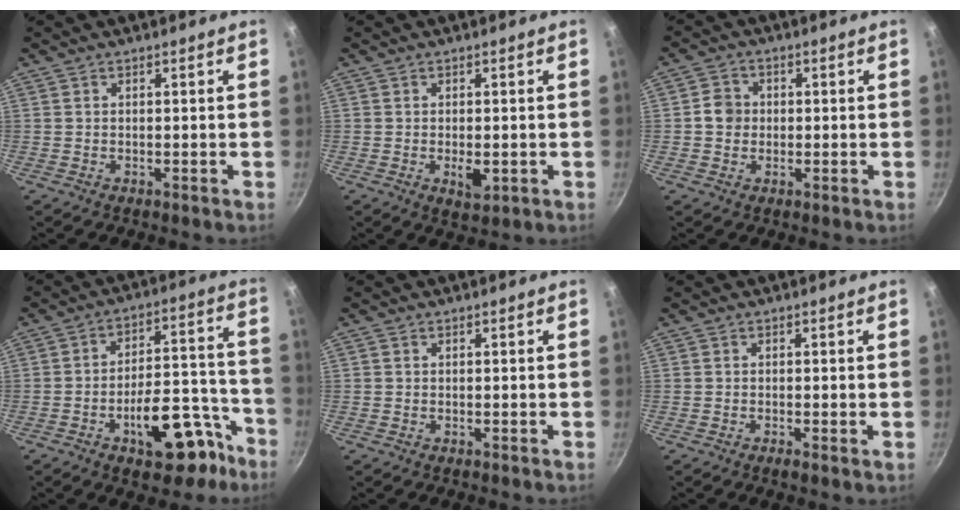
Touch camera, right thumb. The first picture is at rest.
{"total": 3.5, "force": [-0.7, 1.8, 2.9], "torque": [-0.042, -0.005, -0.006]}
{"total": 4.0, "force": [-0.1, 3.7, 1.5], "torque": [-0.005, 0.010, -0.010]}
{"total": 16.9, "force": [-8.8, 8.2, 11.9], "torque": [-0.114, 0.078, -0.118]}
{"total": 0.0}
{"total": 1.0, "force": [-0.4, 0.3, 0.9], "torque": [-0.017, -0.003, -0.009]}